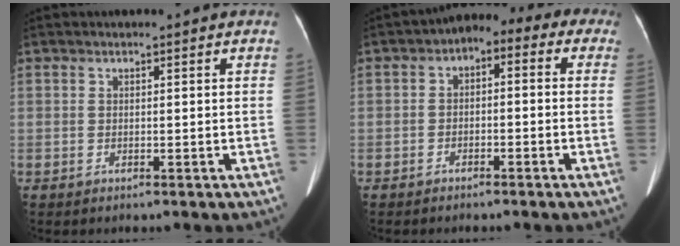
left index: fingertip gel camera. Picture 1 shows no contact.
{"total": 6.5, "force": [-0.1, 4.3, 4.9], "torque": [-0.052, 0.050, -0.013]}